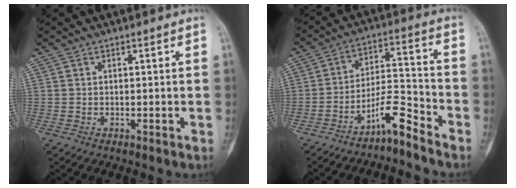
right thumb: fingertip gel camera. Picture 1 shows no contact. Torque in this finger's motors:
{"motor_torque": [0.12, 0.09, 0.03, -0.19, 0.04]}